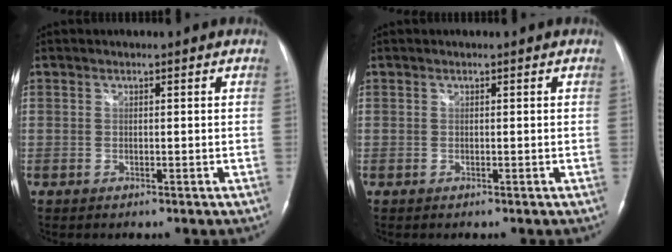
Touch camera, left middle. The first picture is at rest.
{"total": 0.0}